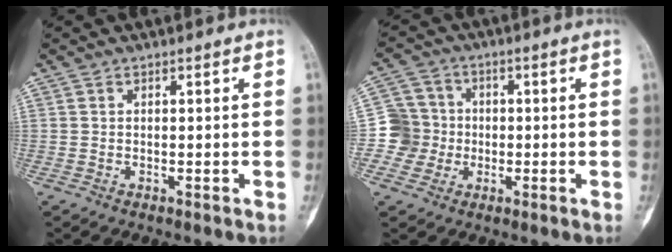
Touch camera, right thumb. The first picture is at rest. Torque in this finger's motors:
{"motor_torque": [0.23, 0.06, 0.01, -0.10, -0.04]}